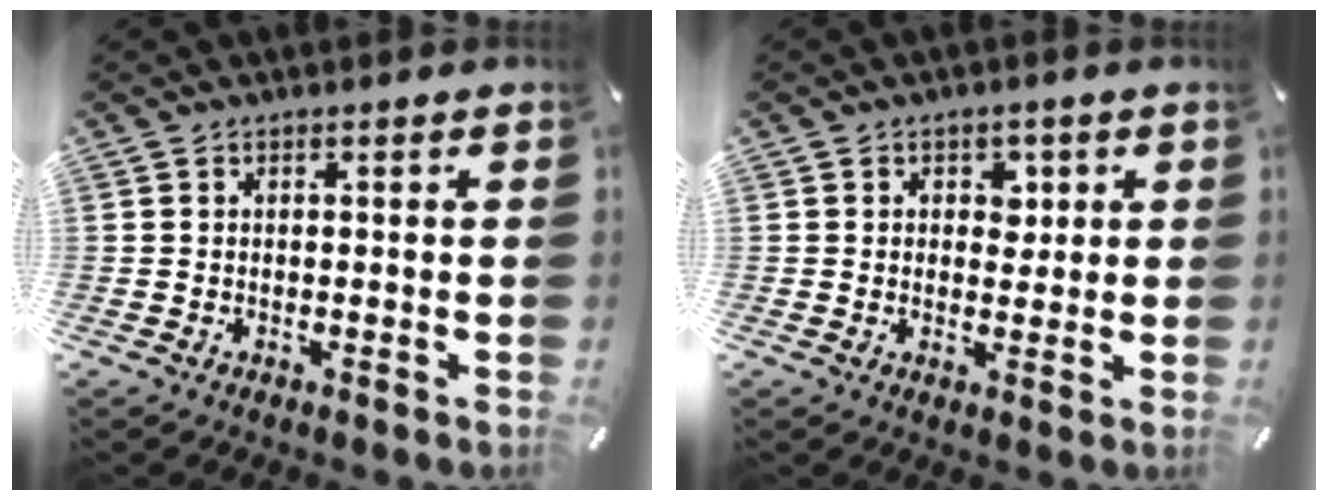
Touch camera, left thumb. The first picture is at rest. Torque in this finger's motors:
{"motor_torque": [0.15, -0.45, 0.06, 0.13, -0.02]}